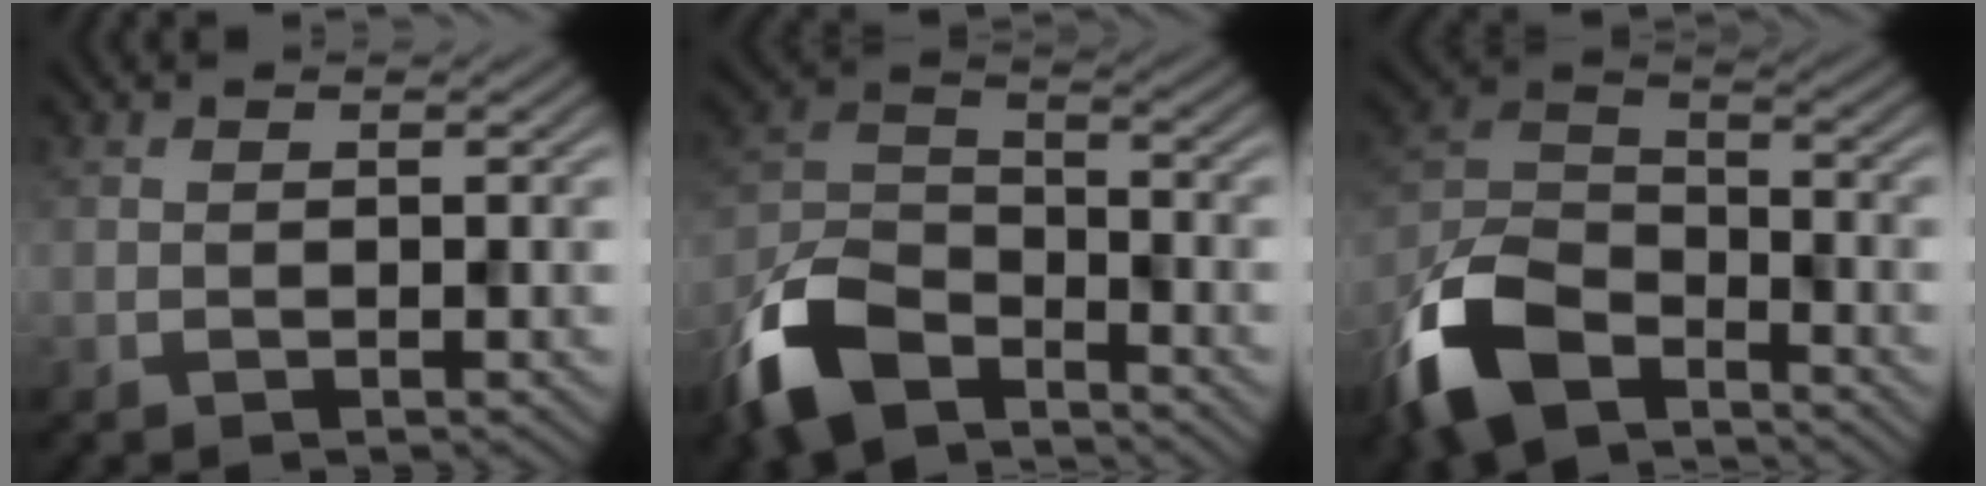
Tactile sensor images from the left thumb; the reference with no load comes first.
{"total": 10.5, "force": [-7.3, 4.9, 5.7], "torque": [-0.132, -0.011, -0.166]}
{"total": 11.6, "force": [-7.8, 5.5, 6.6], "torque": [-0.150, -0.009, -0.174]}